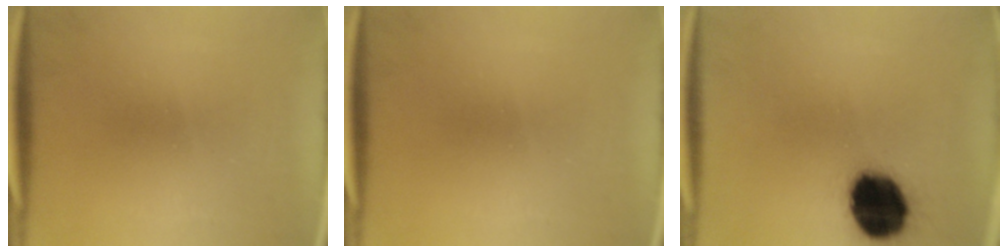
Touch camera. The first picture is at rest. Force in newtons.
{"total": 0.0}
{"total": 18.2}